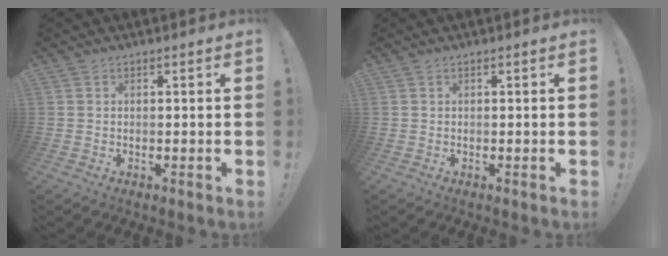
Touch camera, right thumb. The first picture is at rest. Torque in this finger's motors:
{"motor_torque": [0.00, 0.00, 0.00, 0.00, 0.00]}